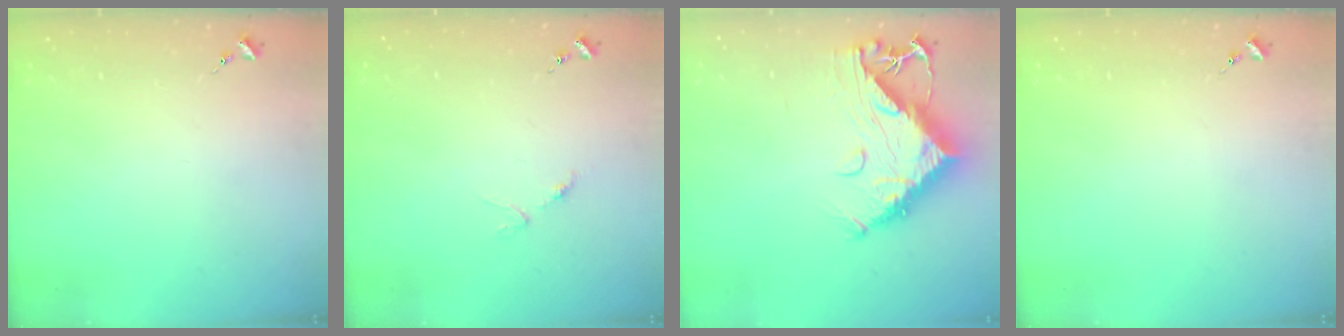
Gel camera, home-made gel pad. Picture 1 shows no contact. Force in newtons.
{"total": 3.1, "press": 3.0, "slide": 0.4}
{"total": 14.1, "press": 14.0, "slide": 1.3}
{"total": 0.0}